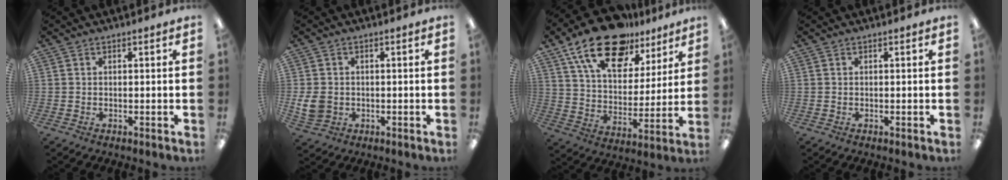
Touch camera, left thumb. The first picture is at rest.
{"total": 5.4, "force": [-0.2, 4.7, 2.7], "torque": [-0.053, 0.006, -0.001]}
{"total": 19.7, "force": [13.7, 9.8, 10.2], "torque": [-0.177, -0.072, 0.240]}
{"total": 0.0}